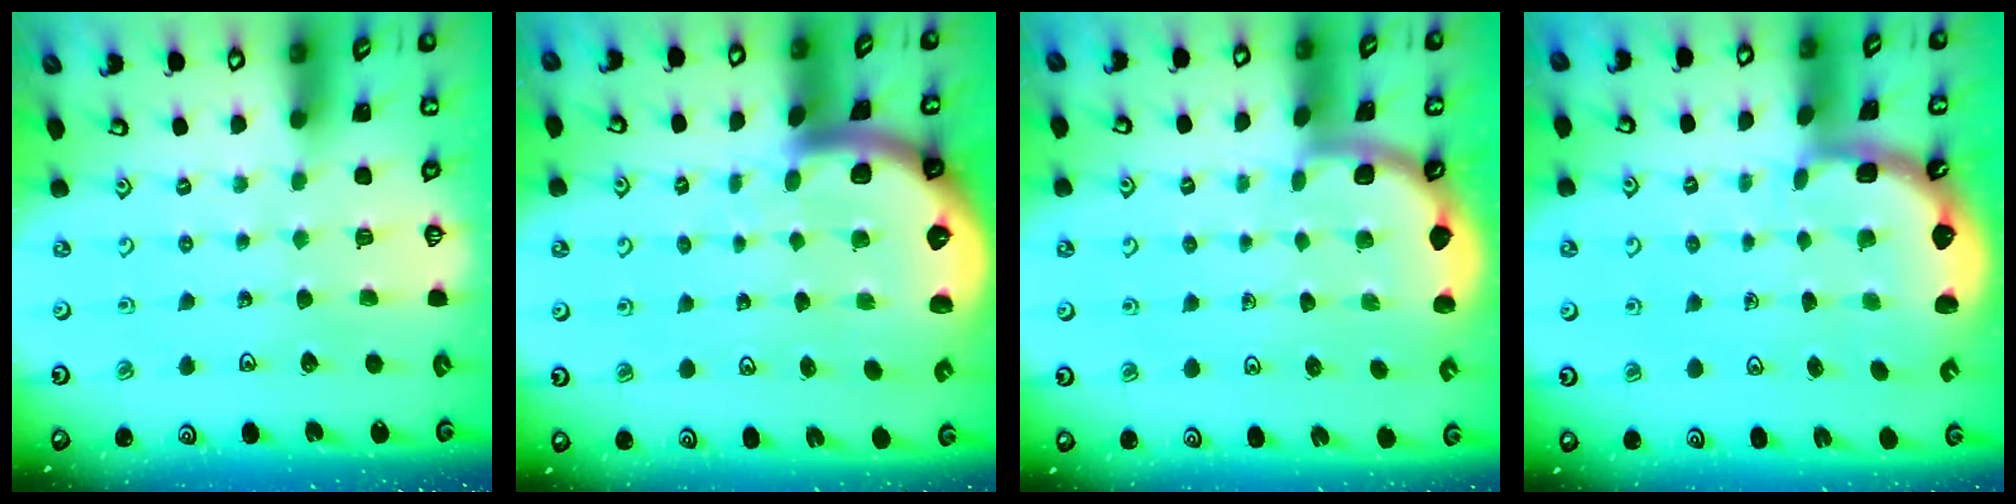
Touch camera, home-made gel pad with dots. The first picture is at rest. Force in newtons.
{"total": 5.2, "press": 5.2, "slide": 0.6}
{"total": 1.8, "press": 1.8, "slide": 0.0}
{"total": 2.5, "press": 1.7, "slide": 1.8}